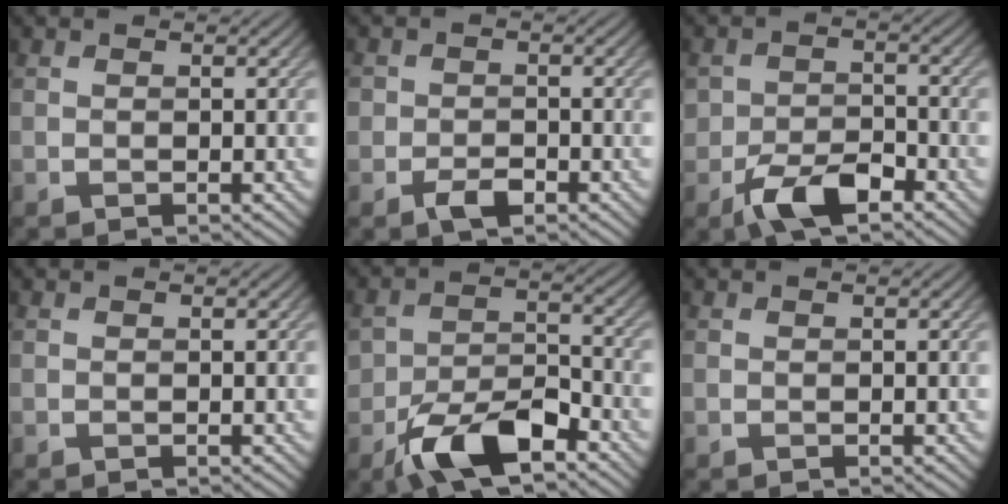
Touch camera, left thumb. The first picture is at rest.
{"total": 2.7, "force": [-1.5, 1.8, 1.4], "torque": [-0.022, -0.003, -0.032]}
{"total": 6.0, "force": [-3.6, 3.1, 3.7], "torque": [-0.063, -0.001, -0.071]}
{"total": 0.0}
{"total": 9.5, "force": [-5.7, 4.5, 6.2], "torque": [-0.107, -0.001, -0.110]}
{"total": 0.0}